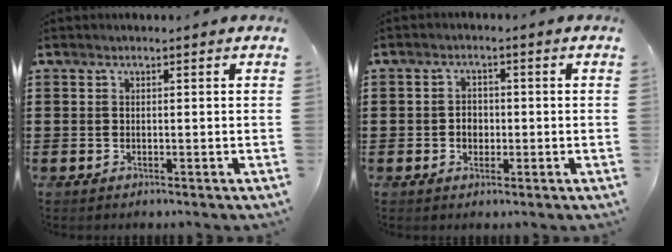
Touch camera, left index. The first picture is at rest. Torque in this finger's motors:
{"motor_torque": [0.29, 0.28, 0.06, 0.01]}